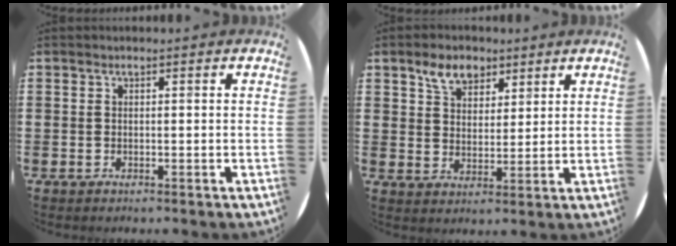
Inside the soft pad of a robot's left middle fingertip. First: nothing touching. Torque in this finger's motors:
{"motor_torque": [0.93, -0.83, 0.08, 0.06]}